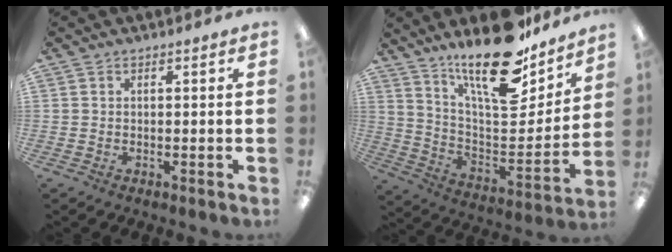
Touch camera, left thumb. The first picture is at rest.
{"total": 22.1, "force": [16.8, 6.8, 12.6], "torque": [-0.197, -0.121, 0.284]}